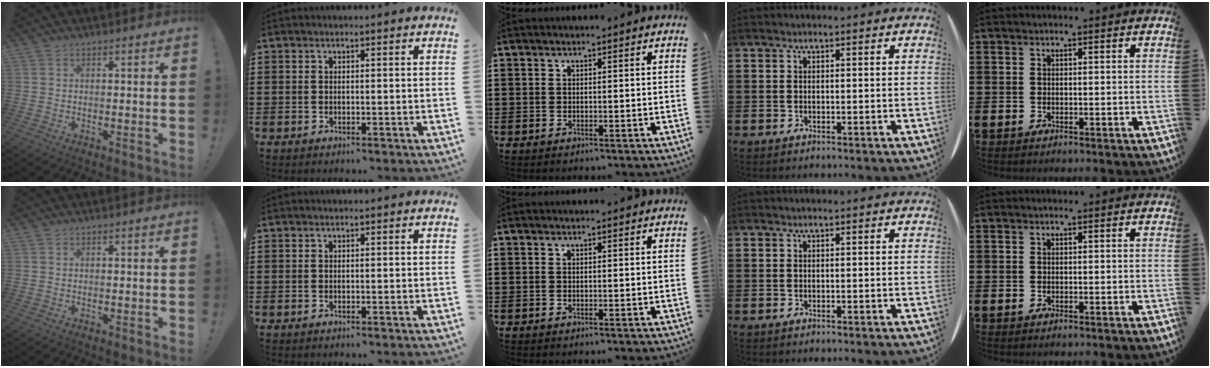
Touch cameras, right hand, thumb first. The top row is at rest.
{}